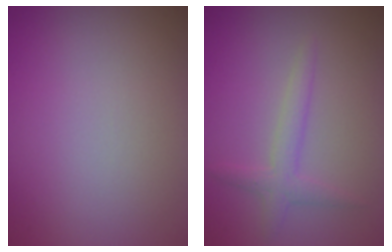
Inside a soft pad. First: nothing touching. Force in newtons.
{"total": 2.0, "press": 2.0, "slide": 0.1}